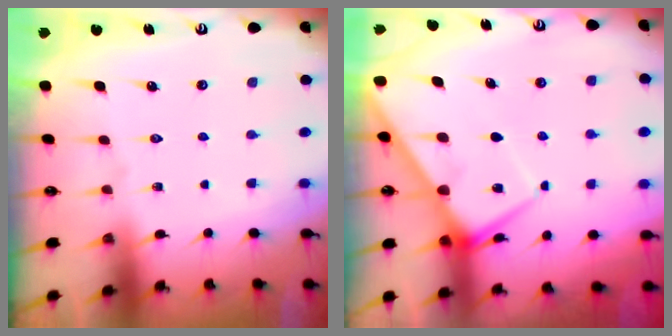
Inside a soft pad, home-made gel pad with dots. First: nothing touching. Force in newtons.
{"total": 6.6, "press": 6.5, "slide": 0.7}